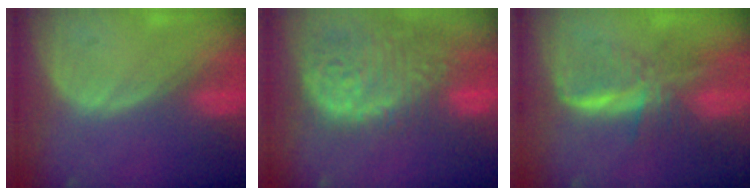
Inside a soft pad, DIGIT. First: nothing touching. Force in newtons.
{"total": 14.6, "press": 12.0, "slide": 8.2}
{"total": 8.2, "press": 6.9, "slide": 4.4}